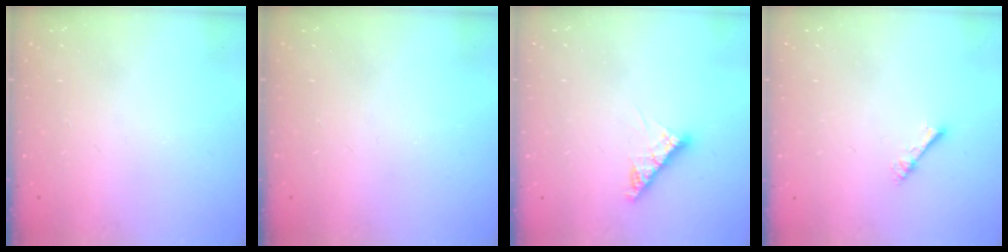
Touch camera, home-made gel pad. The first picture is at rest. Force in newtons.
{"total": 0.0}
{"total": 7.9, "press": 7.8, "slide": 0.6}
{"total": 2.4, "press": 2.4, "slide": 0.2}